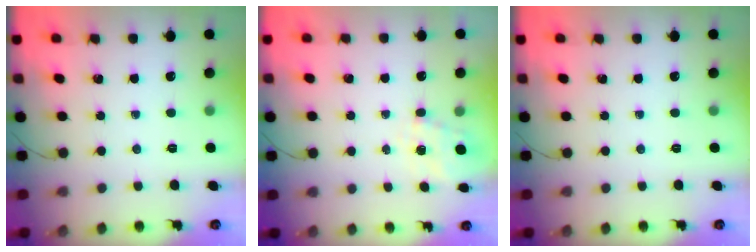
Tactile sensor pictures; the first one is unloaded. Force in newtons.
{"total": 6.1, "press": 6.0, "slide": 1.3}
{"total": 0.0}